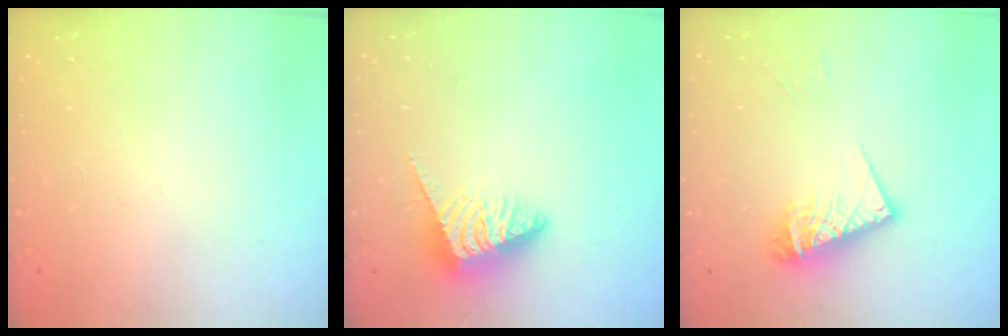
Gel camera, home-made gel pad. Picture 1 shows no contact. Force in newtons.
{"total": 4.9, "press": 4.9, "slide": 0.4}
{"total": 11.3, "press": 11.2, "slide": 1.4}